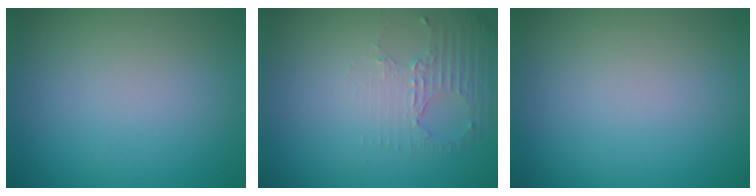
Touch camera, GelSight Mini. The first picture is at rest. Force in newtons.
{"total": 2.5, "press": 1.8, "slide": 1.7}
{"total": 0.0}